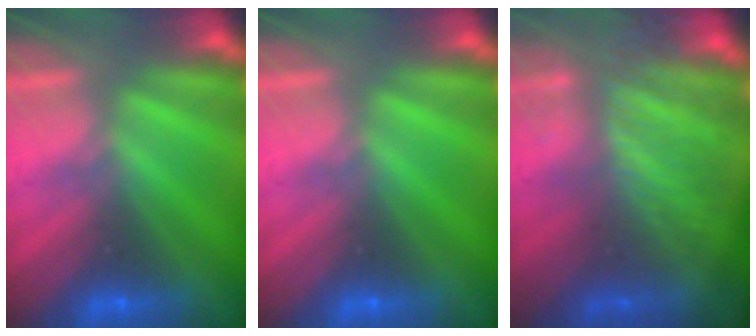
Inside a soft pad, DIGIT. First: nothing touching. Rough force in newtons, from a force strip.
{"total": 0.0}
{"total": 4.4}